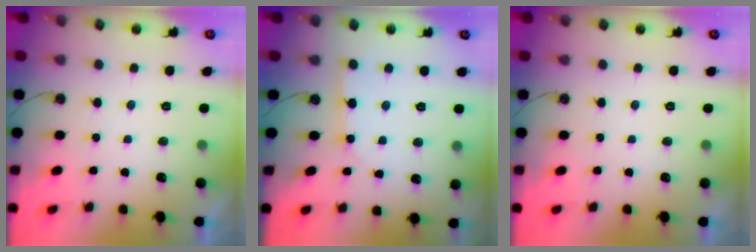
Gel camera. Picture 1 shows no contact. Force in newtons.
{"total": 3.5, "press": 3.5, "slide": 0.4}
{"total": 0.0}